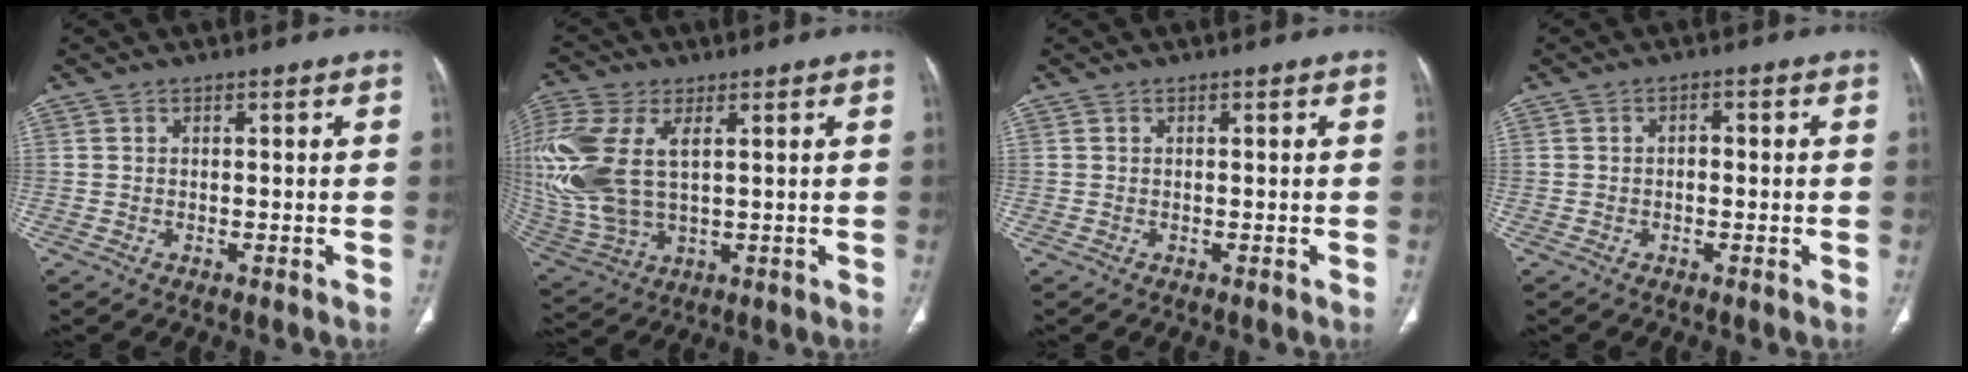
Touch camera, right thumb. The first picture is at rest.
{"total": 19.9, "force": [3.8, 11.2, 16.0], "torque": [-0.401, -0.008, 0.080]}
{"total": 0.0}
{"total": 1.5, "force": [-0.1, 0.9, 1.1], "torque": [-0.012, 0.007, -0.005]}